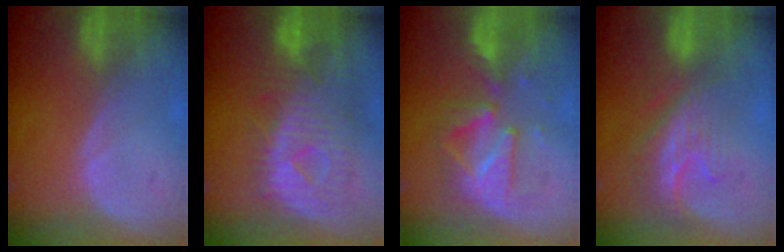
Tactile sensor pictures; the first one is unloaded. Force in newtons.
{"total": 11.0, "press": 9.7, "slide": 5.2}
{"total": 8.0, "press": 8.0, "slide": 0.6}
{"total": 8.6, "press": 7.3, "slide": 4.6}